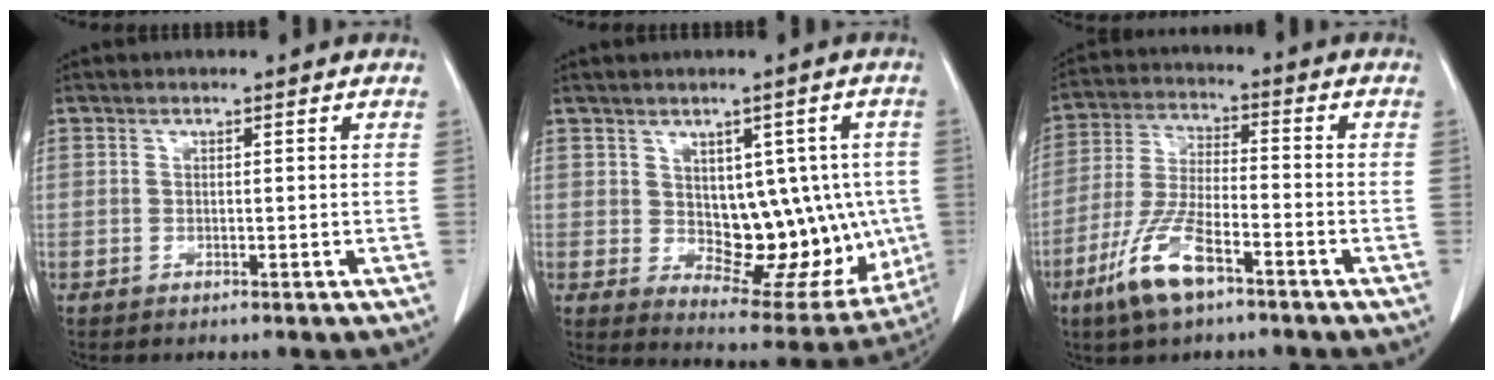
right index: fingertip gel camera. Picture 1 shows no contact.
{"total": 13.9, "force": [0.2, 7.5, 11.7], "torque": [-0.128, 0.010, 0.032]}
{"total": 10.4, "force": [-6.1, 2.5, 8.0], "torque": [-0.173, -0.012, -0.116]}